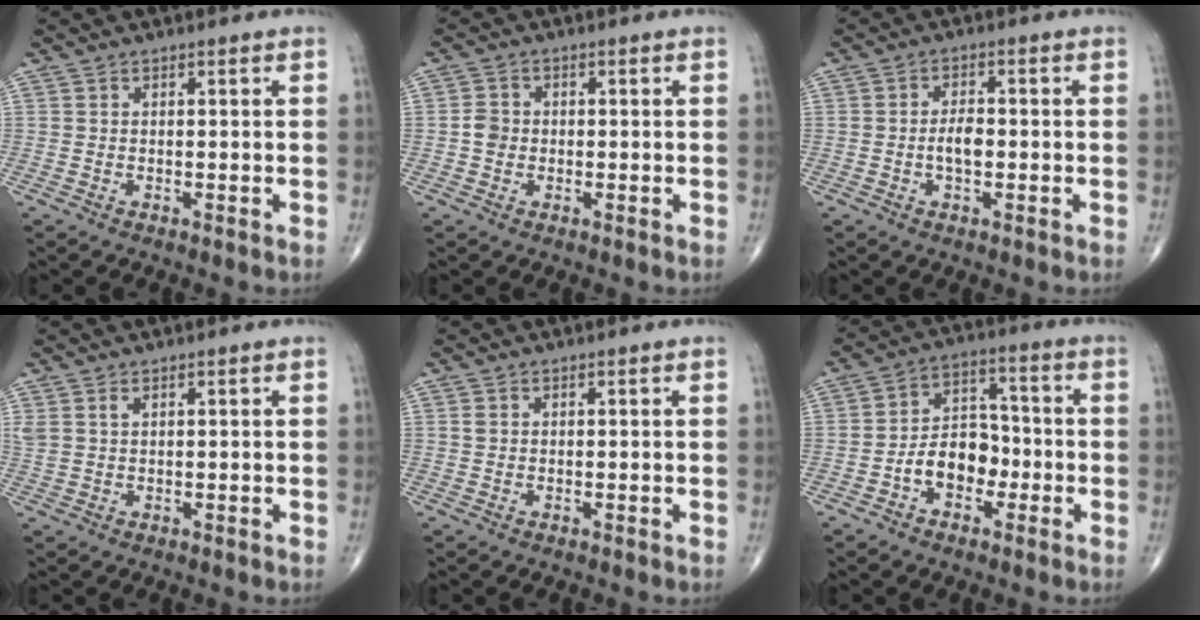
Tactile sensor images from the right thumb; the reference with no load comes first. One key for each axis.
{"total": 2.7, "fx": -0.4, "fy": 2.4, "fz": 1.2, "tx": -0.014, "ty": 0.007, "tz": -0.011}
{"total": 3.6, "fx": -0.7, "fy": 1.7, "fz": 3.0, "tx": -0.053, "ty": 0.007, "tz": -0.015}
{"total": 1.9, "fx": 1.1, "fy": 0.9, "fz": 1.3, "tx": -0.035, "ty": 0.008, "tz": 0.031}
{"total": 0.8, "fx": 0.2, "fy": 0.7, "fz": 0.4, "tx": -0.008, "ty": 0.003, "tz": 0.005}
{"total": 9.2, "fx": -3.0, "fy": 6.4, "fz": 6.0, "tx": -0.068, "ty": 0.041, "tz": -0.061}